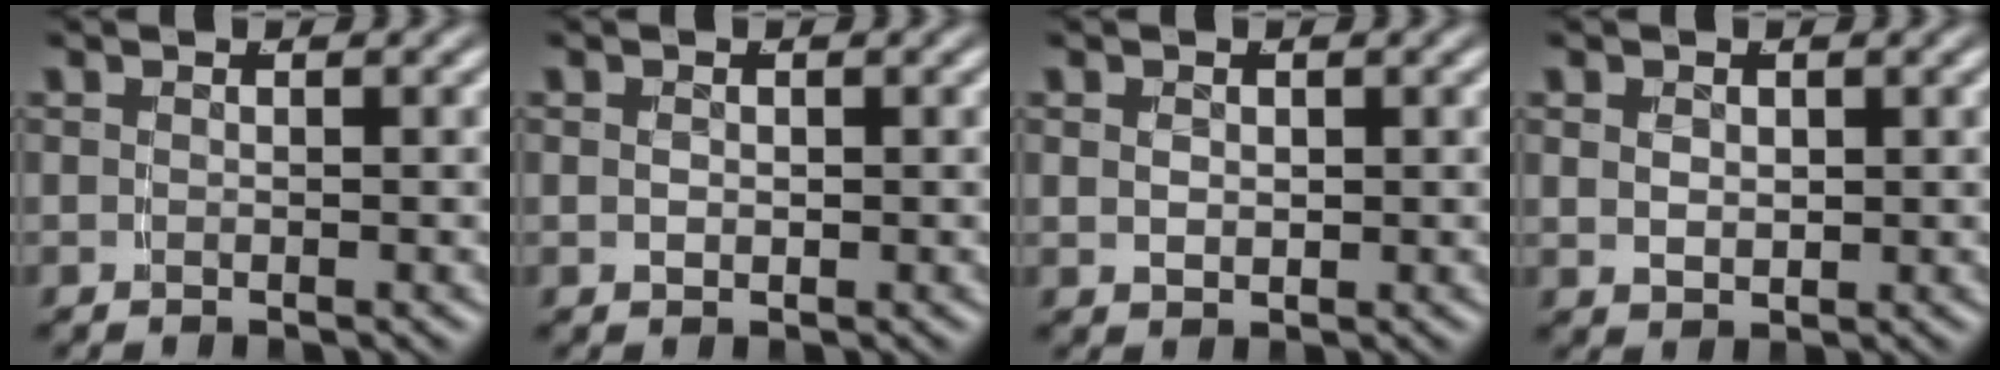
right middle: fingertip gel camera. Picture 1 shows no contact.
{"total": 0.7, "force": [0.0, 0.4, 0.6], "torque": [-0.010, -0.002, 0.004]}
{"total": 1.2, "force": [0.3, 0.7, 0.9], "torque": [-0.014, -0.005, 0.013]}
{"total": 1.8, "force": [0.5, 1.2, 1.3], "torque": [-0.022, -0.009, 0.019]}